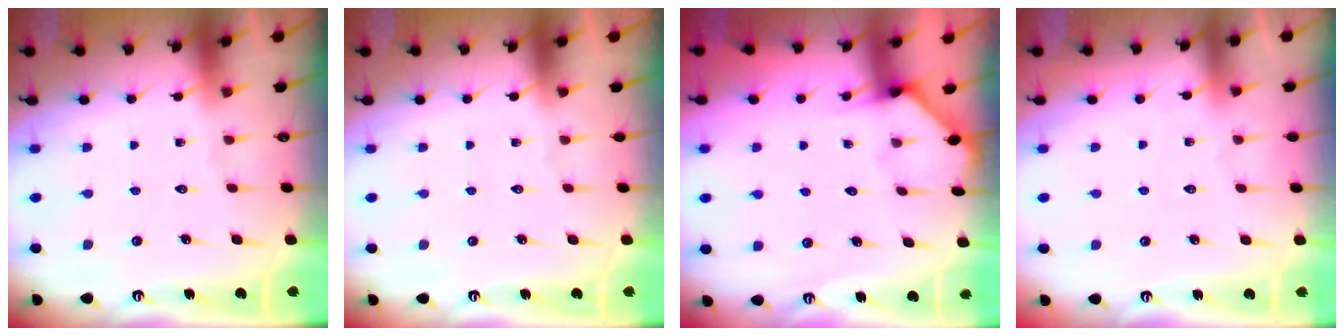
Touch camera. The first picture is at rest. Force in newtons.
{"total": 0.0}
{"total": 1.7, "press": 1.6, "slide": 0.2}
{"total": 2.5, "press": 2.5, "slide": 0.4}